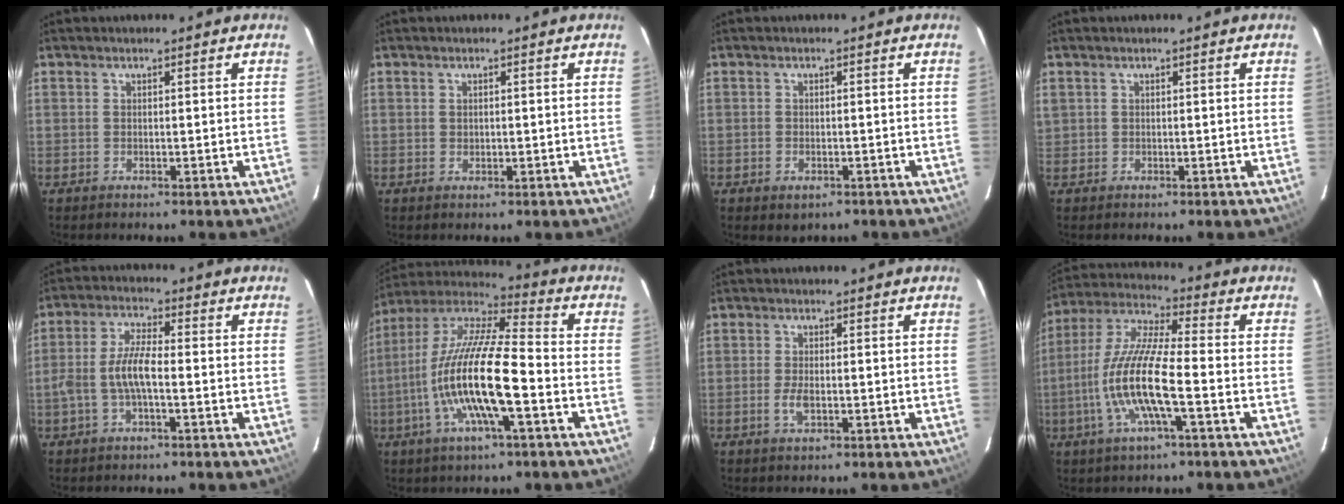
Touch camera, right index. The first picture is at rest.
{"total": 0.9, "force": [0.2, 0.8, 0.4], "torque": [-0.004, 0.002, 0.004]}
{"total": 2.6, "force": [-1.2, 1.9, 1.2], "torque": [-0.023, -0.004, -0.013]}
{"total": 0.7, "force": [0.2, 0.7, 0.1], "torque": [0.003, 0.003, 0.003]}
{"total": 6.8, "force": [-1.6, 1.9, 6.3], "torque": [-0.134, 0.009, -0.031]}
{"total": 18.6, "force": [-5.1, 3.6, 17.5], "torque": [-0.335, -0.012, -0.105]}
{"total": 2.9, "force": [-0.8, 1.2, 2.5], "torque": [-0.052, -0.003, -0.015]}
{"total": 14.3, "force": [-3.8, 2.2, 13.6], "torque": [-0.277, -0.003, -0.078]}